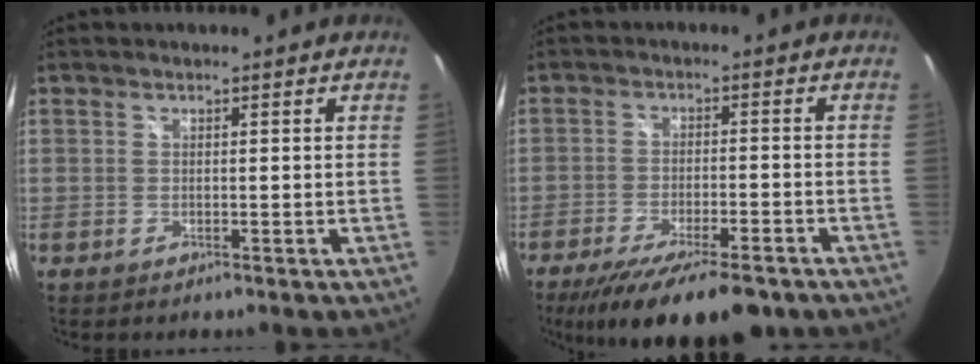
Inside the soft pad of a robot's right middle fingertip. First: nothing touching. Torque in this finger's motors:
{"motor_torque": [1.07, -1.07, 0.32, 0.11]}